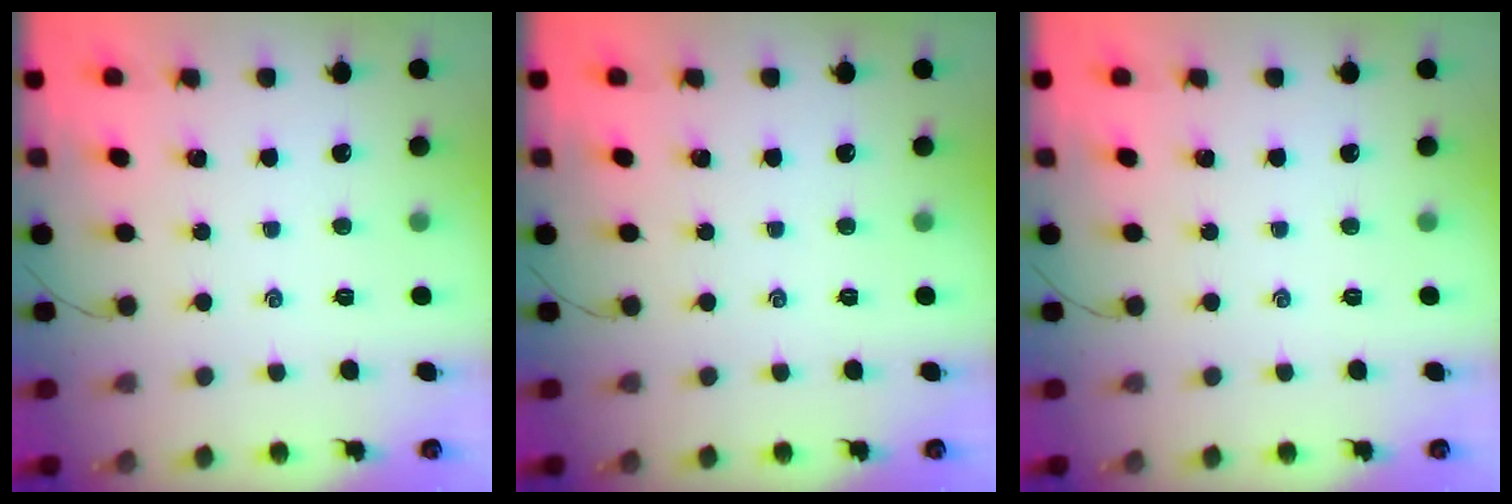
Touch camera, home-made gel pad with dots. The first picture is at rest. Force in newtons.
{"total": 0.0}
{"total": 0.0}